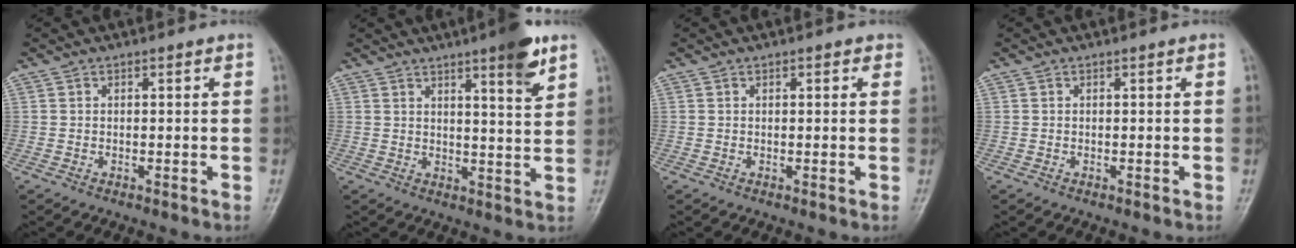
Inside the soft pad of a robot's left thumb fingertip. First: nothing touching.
{"total": 8.2, "force": [5.0, 1.0, 6.4], "torque": [-0.084, -0.029, 0.068]}
{"total": 1.3, "force": [0.7, 0.7, 0.9], "torque": [-0.006, 0.000, 0.004]}
{"total": 0.0}